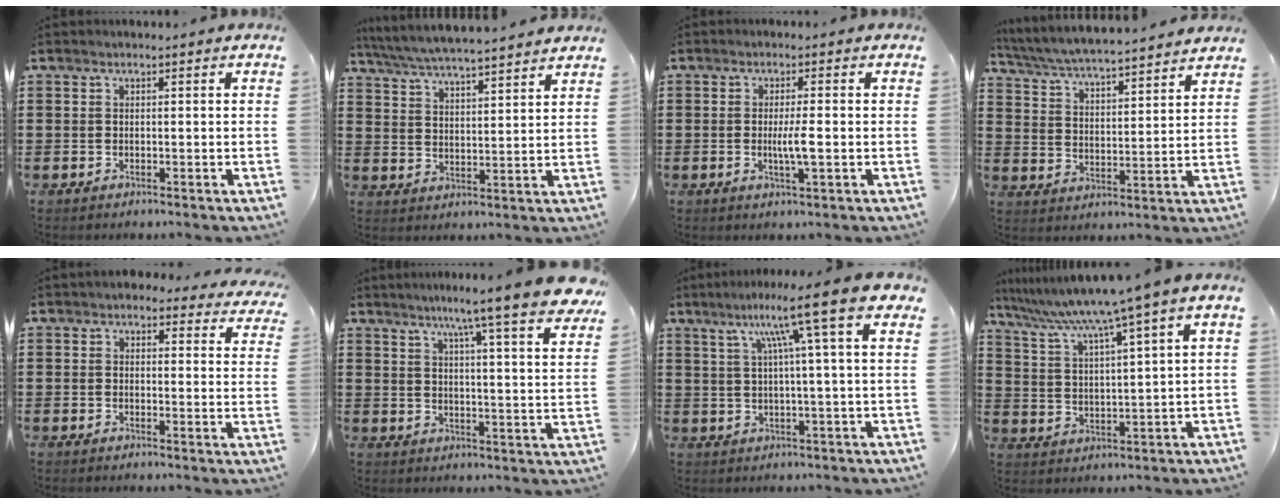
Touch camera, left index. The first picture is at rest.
{"total": 5.4, "force": [5.2, -0.2, 1.4], "torque": [-0.051, -0.031, 0.089]}
{"total": 3.6, "force": [-0.3, 0.3, 3.6], "torque": [-0.071, -0.007, -0.008]}
{"total": 5.0, "force": [4.8, -0.3, 1.3], "torque": [-0.047, -0.037, 0.078]}
{"total": 3.3, "force": [2.9, 1.2, 0.9], "torque": [-0.021, -0.007, 0.052]}
{"total": 8.9, "force": [7.1, -1.1, 5.1], "torque": [-0.109, -0.039, 0.113]}
{"total": 11.1, "force": [5.0, -0.7, 9.9], "torque": [-0.192, -0.007, 0.069]}
{"total": 7.1, "force": [5.4, -1.1, 4.5], "torque": [-0.108, -0.041, 0.084]}